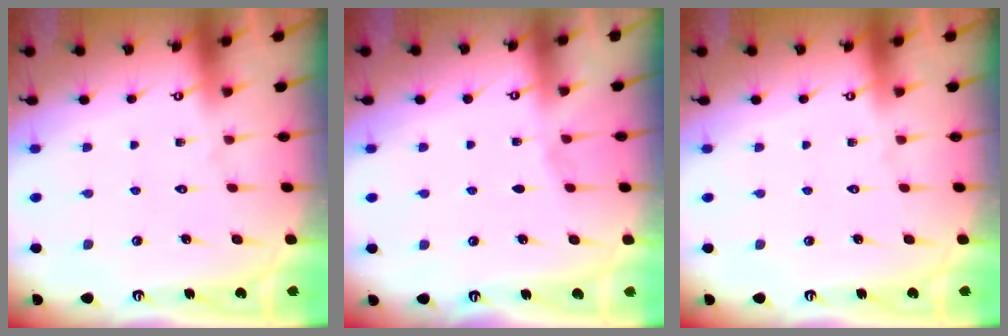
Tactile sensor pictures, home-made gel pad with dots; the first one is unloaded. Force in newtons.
{"total": 2.1, "press": 2.1, "slide": 0.4}
{"total": 0.0}